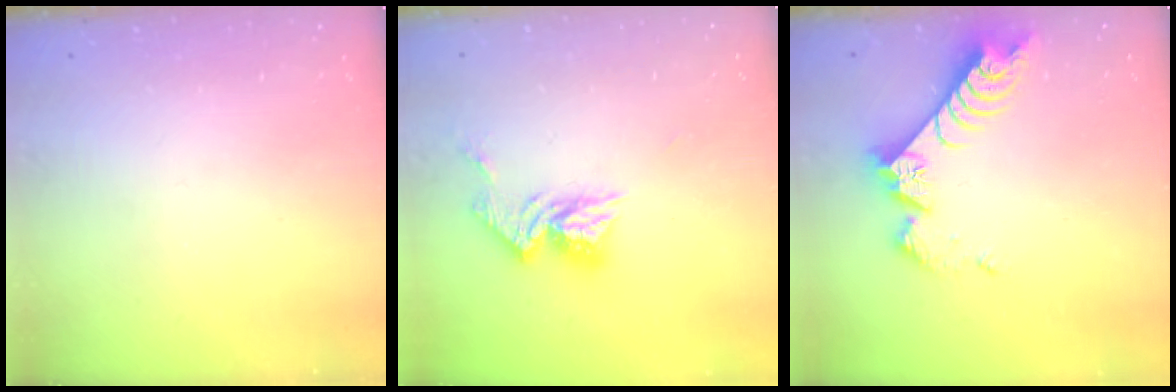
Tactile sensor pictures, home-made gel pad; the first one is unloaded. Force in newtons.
{"total": 11.5, "press": 11.4, "slide": 1.0}
{"total": 8.4, "press": 8.4, "slide": 0.3}